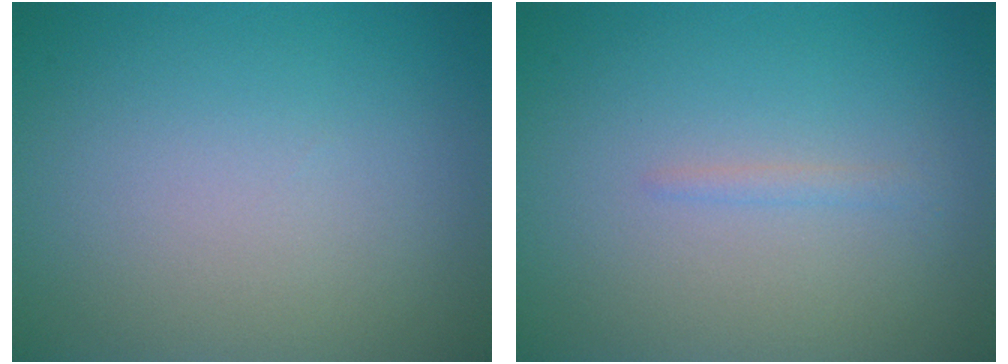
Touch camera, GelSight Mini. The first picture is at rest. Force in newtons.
{"total": 0.8, "press": 0.7, "slide": 0.1}